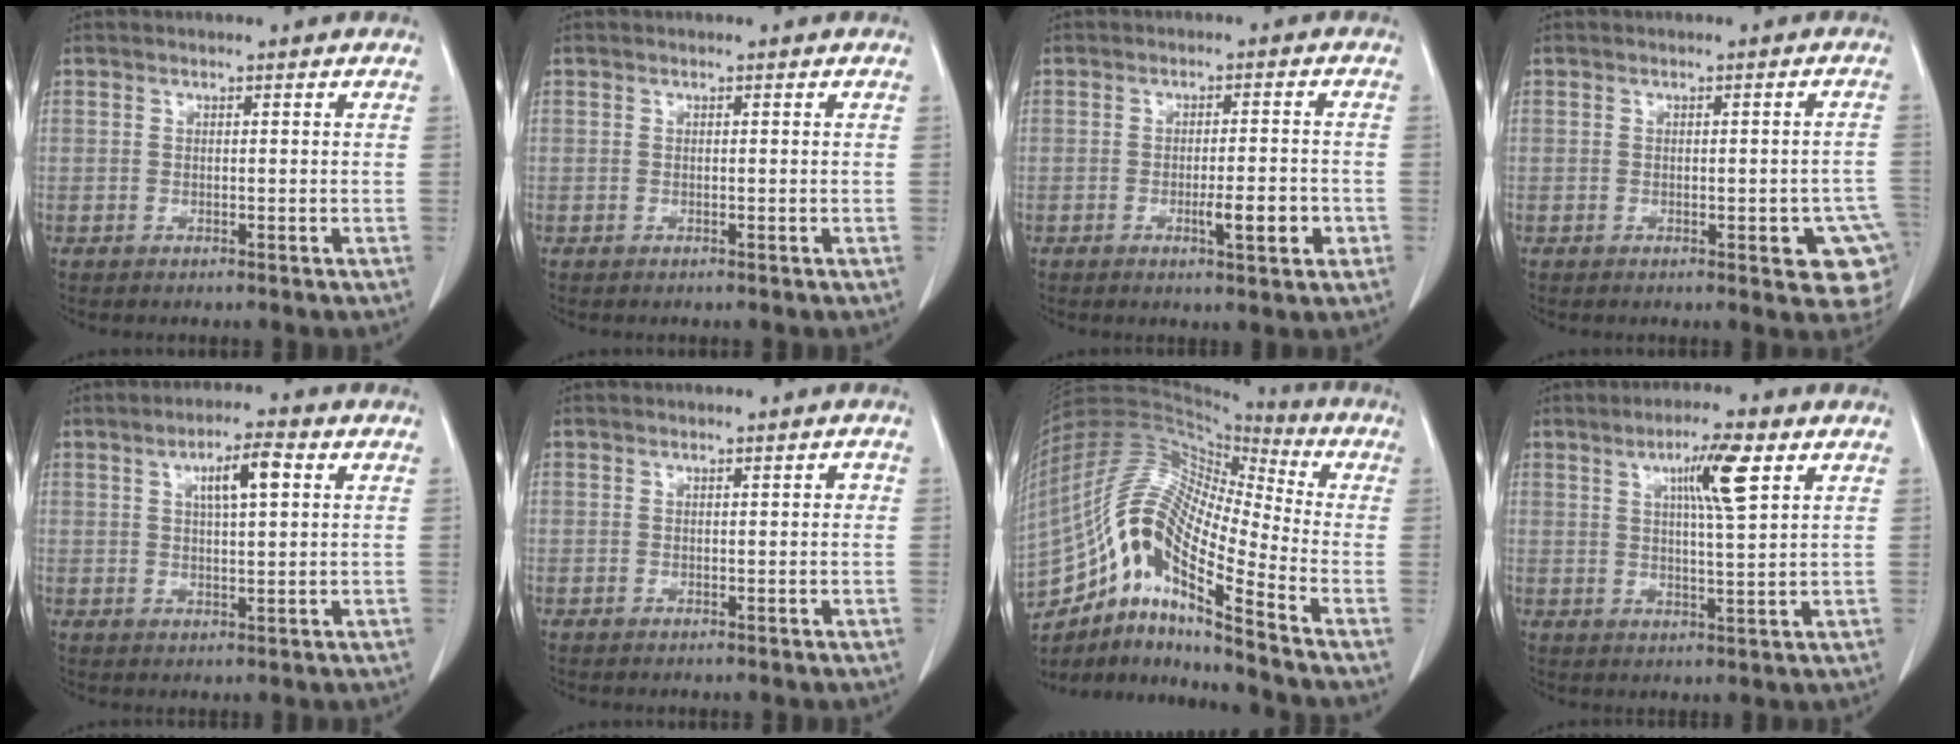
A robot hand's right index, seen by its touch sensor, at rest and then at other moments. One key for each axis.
{"total": 0.0}
{"total": 5.2, "fx": -1.9, "fy": 0.9, "fz": 4.8, "tx": -0.071, "ty": -0.001, "tz": -0.023}
{"total": 8.2, "fx": -3.2, "fy": 2.3, "fz": 7.2, "tx": -0.058, "ty": 0.006, "tz": -0.037}
{"total": 5.8, "fx": 2.0, "fy": 1.1, "fz": 5.3, "tx": -0.090, "ty": 0.007, "tz": 0.033}
{"total": 0.6, "fx": 0.1, "fy": 0.3, "fz": 0.5, "tx": -0.004, "ty": 0.003, "tz": 0.001}
{"total": 16.8, "fx": -9.7, "fy": 2.9, "fz": 13.4, "tx": -0.265, "ty": 0.021, "tz": -0.171}
{"total": 7.5, "fx": 3.2, "fy": 0.3, "fz": 6.8, "tx": -0.116, "ty": 0.004, "tz": 0.054}